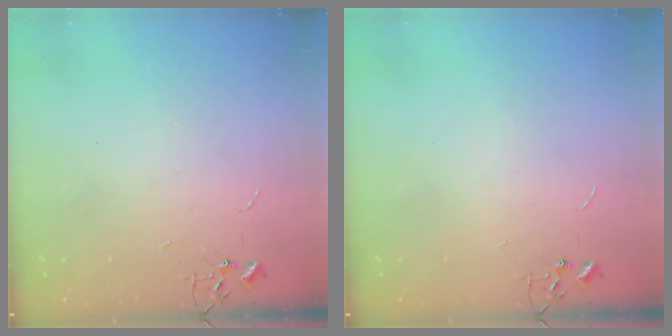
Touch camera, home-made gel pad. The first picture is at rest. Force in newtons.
{"total": 0.0}